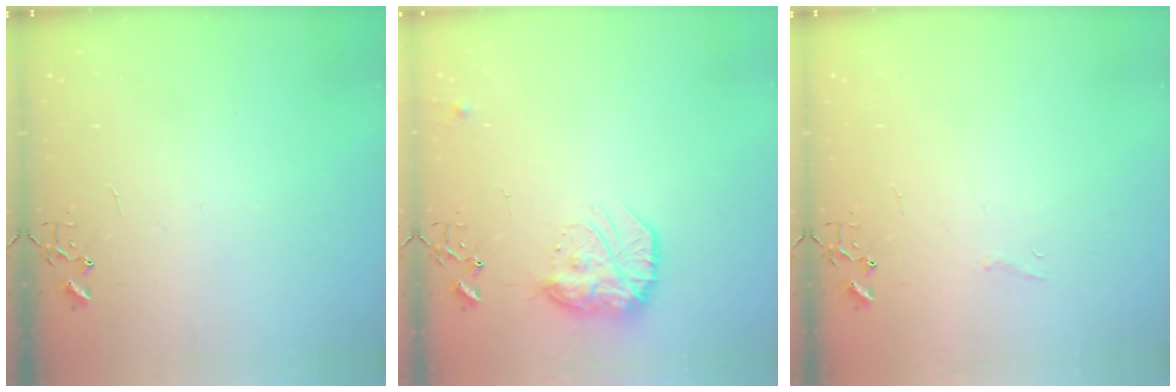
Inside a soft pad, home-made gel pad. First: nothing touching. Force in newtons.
{"total": 16.9, "press": 16.8, "slide": 1.4}
{"total": 4.2, "press": 4.2, "slide": 0.3}